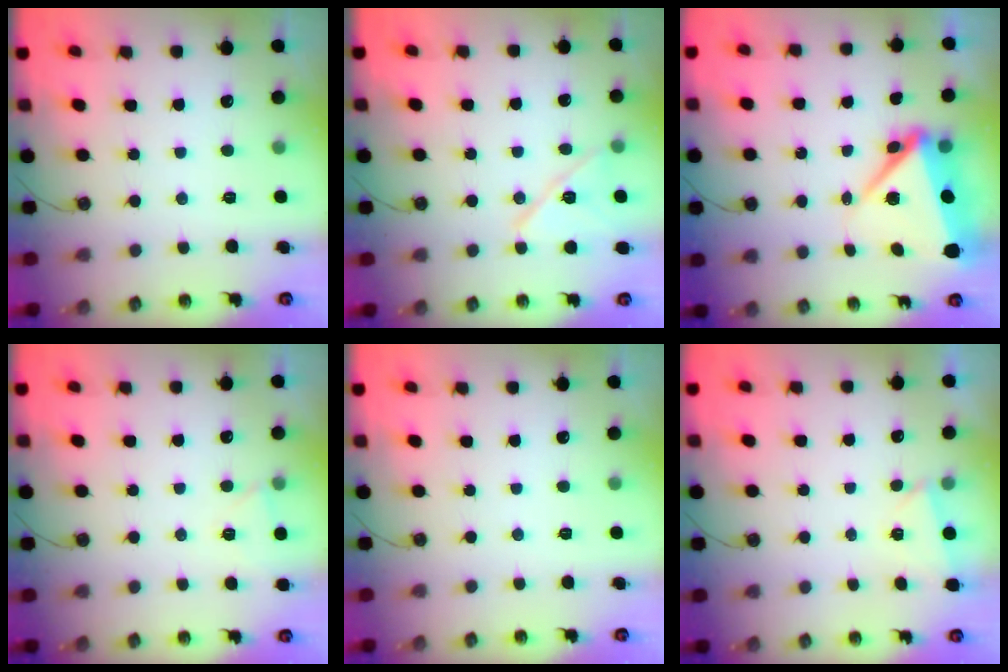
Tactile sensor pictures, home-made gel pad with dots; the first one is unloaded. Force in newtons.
{"total": 12.7, "press": 9.2, "slide": 8.8}
{"total": 9.6, "press": 9.4, "slide": 1.7}
{"total": 3.9, "press": 3.9, "slide": 0.5}
{"total": 0.0}
{"total": 2.8, "press": 1.9, "slide": 2.0}